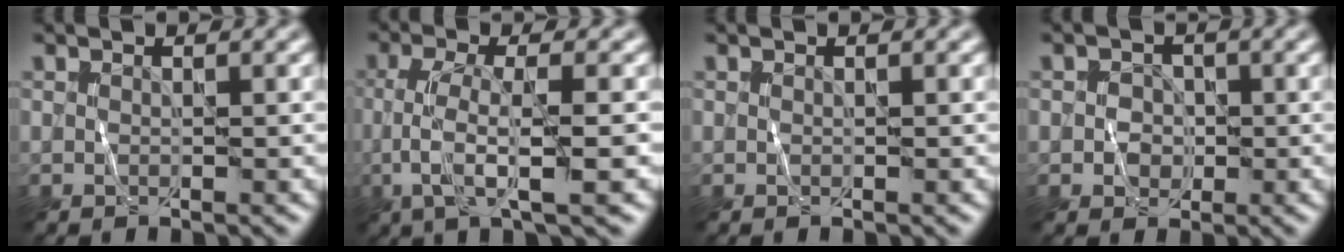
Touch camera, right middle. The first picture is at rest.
{"total": 4.5, "force": [-1.1, 0.9, 4.3], "torque": [-0.077, 0.007, -0.023]}
{"total": 0.0}
{"total": 1.4, "force": [-0.2, 1.4, 0.2], "torque": [0.004, 0.006, -0.006]}